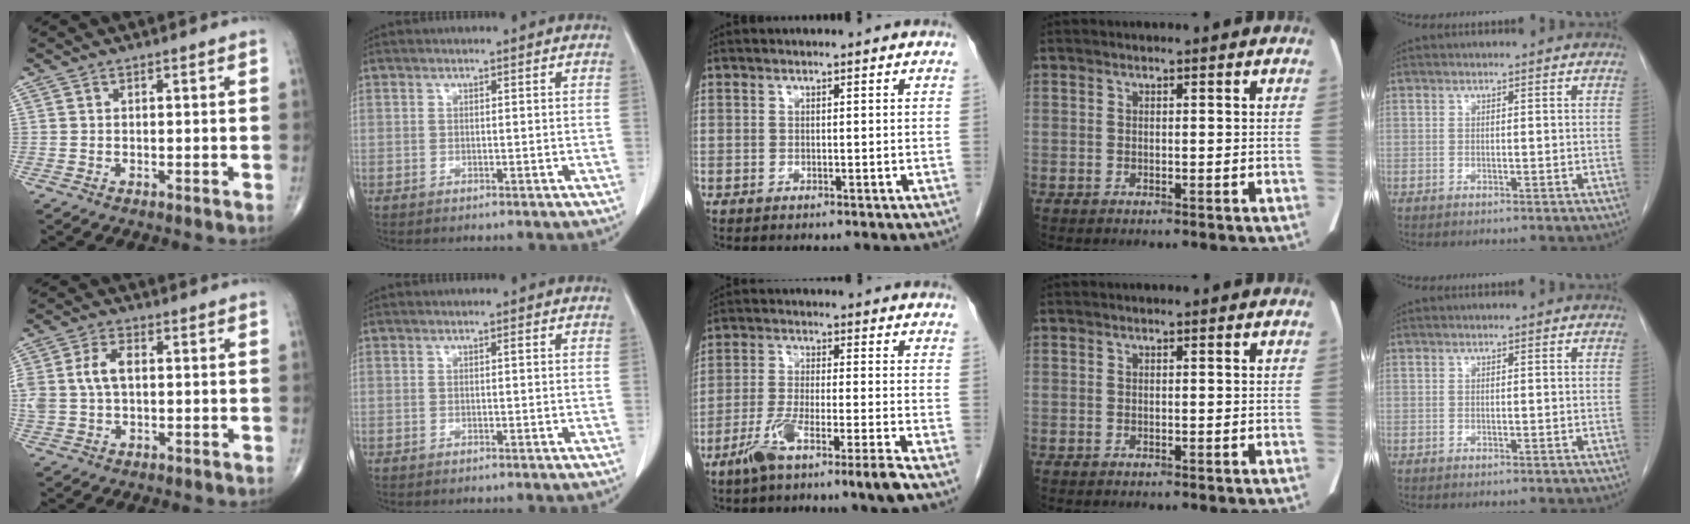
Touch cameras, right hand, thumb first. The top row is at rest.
{"thumb": {"total": 6.5, "force": [0.7, 4.0, 5.1], "torque": [-0.116, 0.017, 0.016]}, "middle": {"total": 7.7, "force": [-5.1, -0.7, 5.7], "torque": [-0.105, -0.012, -0.098]}}